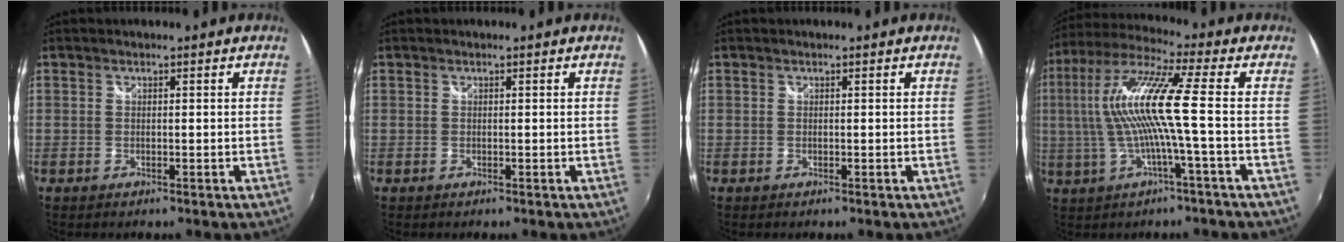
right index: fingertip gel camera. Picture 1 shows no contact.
{"total": 0.0}
{"total": 0.0}
{"total": 12.6, "force": [-0.8, -0.8, 12.6], "torque": [-0.236, 0.004, -0.013]}